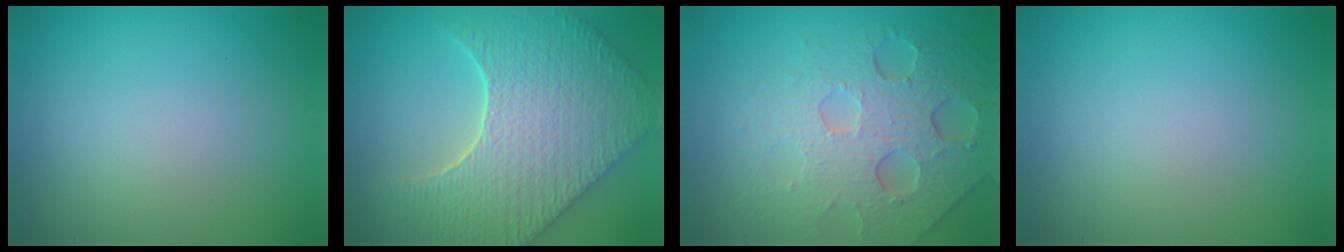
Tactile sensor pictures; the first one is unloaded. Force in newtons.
{"total": 8.8, "press": 7.2, "slide": 5.0}
{"total": 7.1, "press": 5.0, "slide": 5.0}
{"total": 0.0}